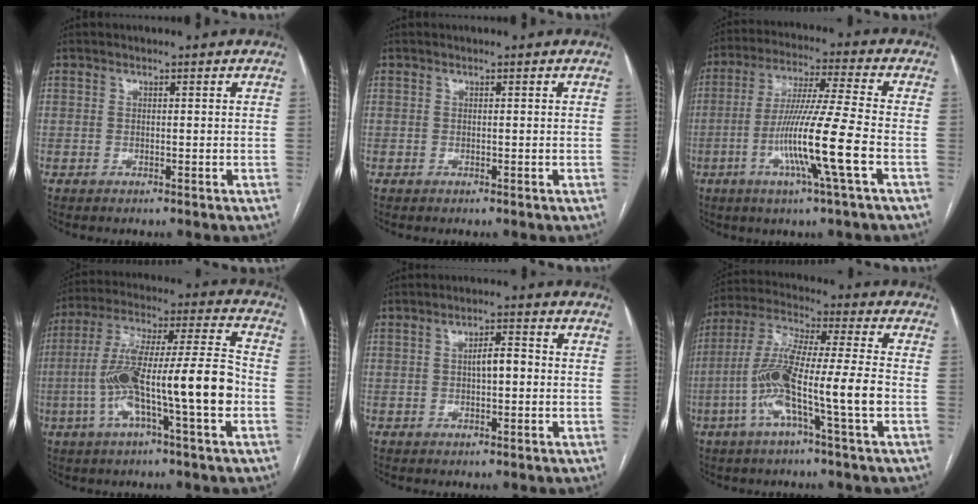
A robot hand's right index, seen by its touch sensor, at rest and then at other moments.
{"total": 0.0}
{"total": 13.3, "force": [-4.1, -1.4, 12.5], "torque": [-0.243, -0.014, -0.083]}
{"total": 17.3, "force": [-4.1, 1.3, 16.7], "torque": [-0.308, 0.017, -0.073]}
{"total": 3.5, "force": [-0.1, 1.1, 3.3], "torque": [-0.056, 0.010, -0.001]}
{"total": 14.0, "force": [-4.1, 0.2, 13.4], "torque": [-0.271, 0.006, -0.084]}